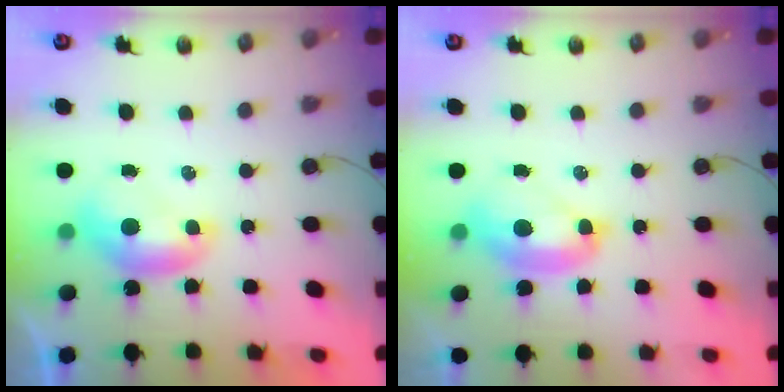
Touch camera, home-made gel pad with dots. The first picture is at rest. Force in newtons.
{"total": 3.9, "press": 3.8, "slide": 0.7}